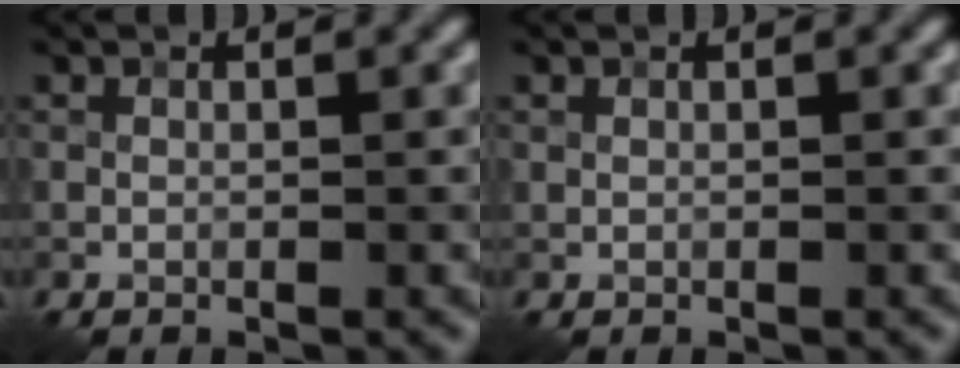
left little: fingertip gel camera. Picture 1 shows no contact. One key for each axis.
{"total": 0.0}